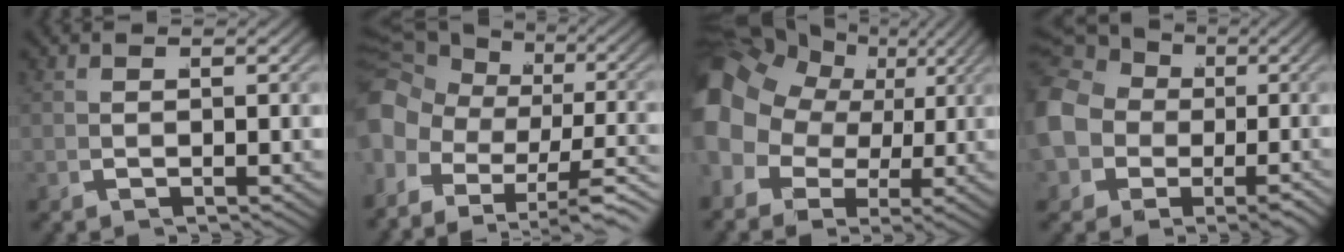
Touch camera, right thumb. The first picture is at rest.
{"total": 10.8, "force": [-2.8, 8.1, 6.6], "torque": [-0.101, -0.015, -0.045]}
{"total": 12.6, "force": [3.3, 9.7, 7.3], "torque": [-0.150, 0.002, 0.046]}
{"total": 10.9, "force": [1.7, 9.4, 5.4], "torque": [-0.127, -0.009, 0.019]}